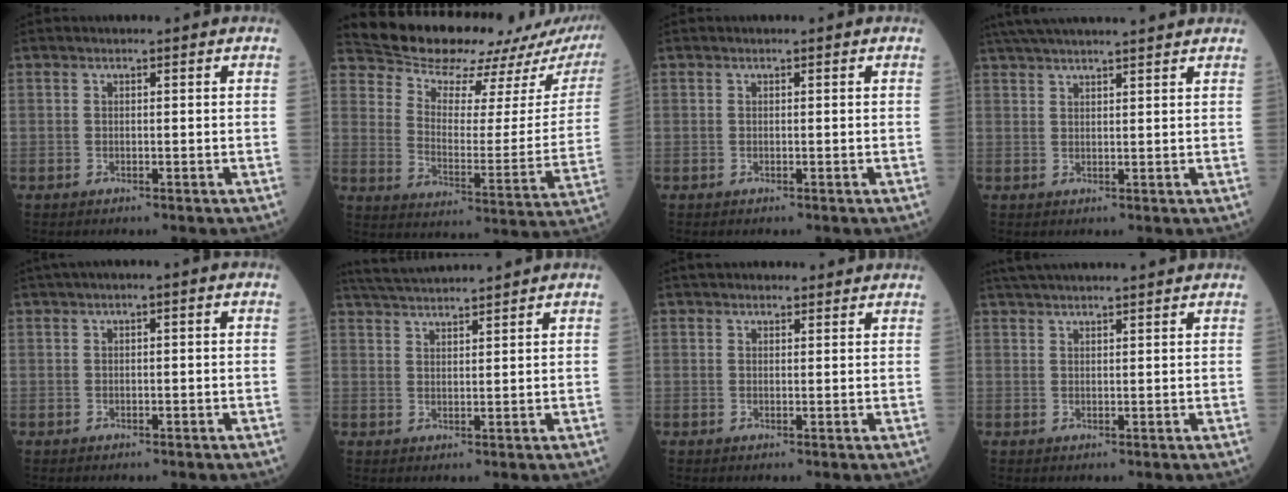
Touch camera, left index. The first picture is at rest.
{"total": 20.7, "force": [19.2, 4.5, 6.1], "torque": [-0.086, -0.060, 0.246]}
{"total": 0.0}
{"total": 13.7, "force": [12.2, 0.5, 6.2], "torque": [-0.111, 0.039, 0.179]}
{"total": 1.3, "force": [0.3, 0.1, 1.3], "torque": [-0.026, 0.012, 0.004]}
{"total": 7.4, "force": [7.0, -0.9, 2.1], "torque": [-0.044, 0.028, 0.121]}
{"total": 5.1, "force": [4.7, 1.5, 1.4], "torque": [-0.010, 0.028, 0.057]}
{"total": 10.0, "force": [9.0, 0.1, 4.4], "torque": [-0.072, 0.035, 0.129]}